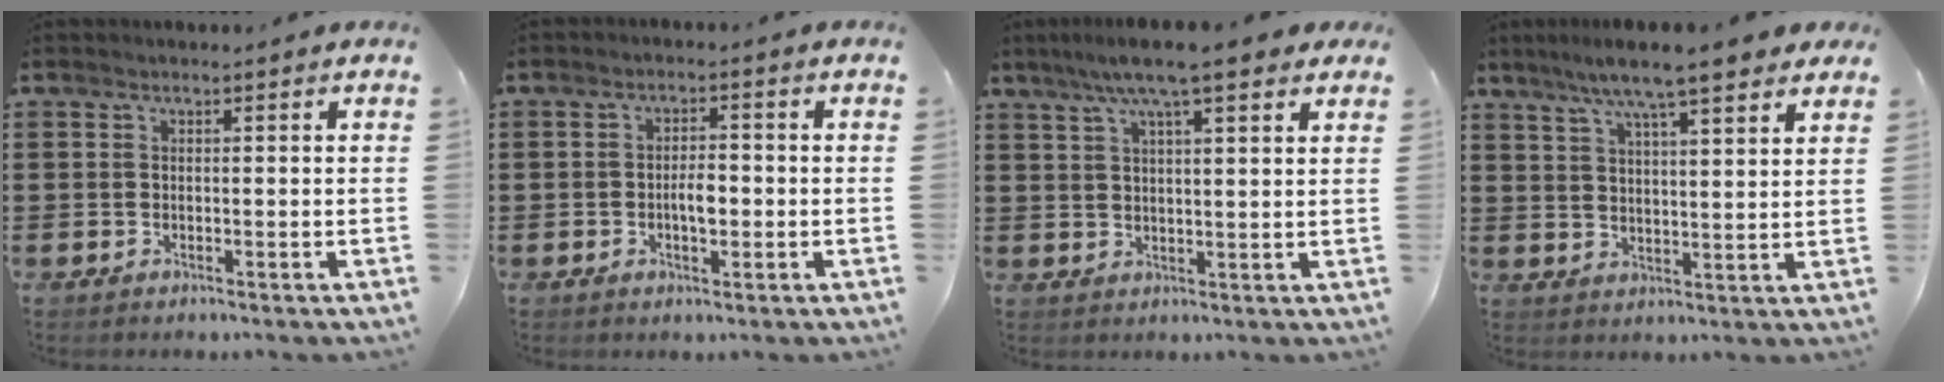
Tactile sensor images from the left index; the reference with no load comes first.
{"total": 3.4, "force": [-0.5, 1.4, 3.0], "torque": [-0.049, 0.002, -0.013]}
{"total": 8.2, "force": [6.1, 1.2, 5.4], "torque": [-0.111, -0.006, 0.106]}
{"total": 8.2, "force": [6.7, 0.8, 4.8], "torque": [-0.112, -0.012, 0.117]}